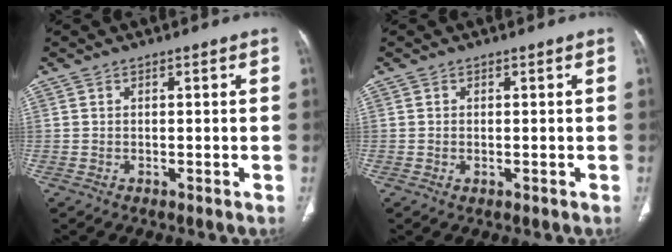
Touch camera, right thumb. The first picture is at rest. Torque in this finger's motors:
{"motor_torque": [-0.53, -0.16, -0.19, 0.64, -0.04]}